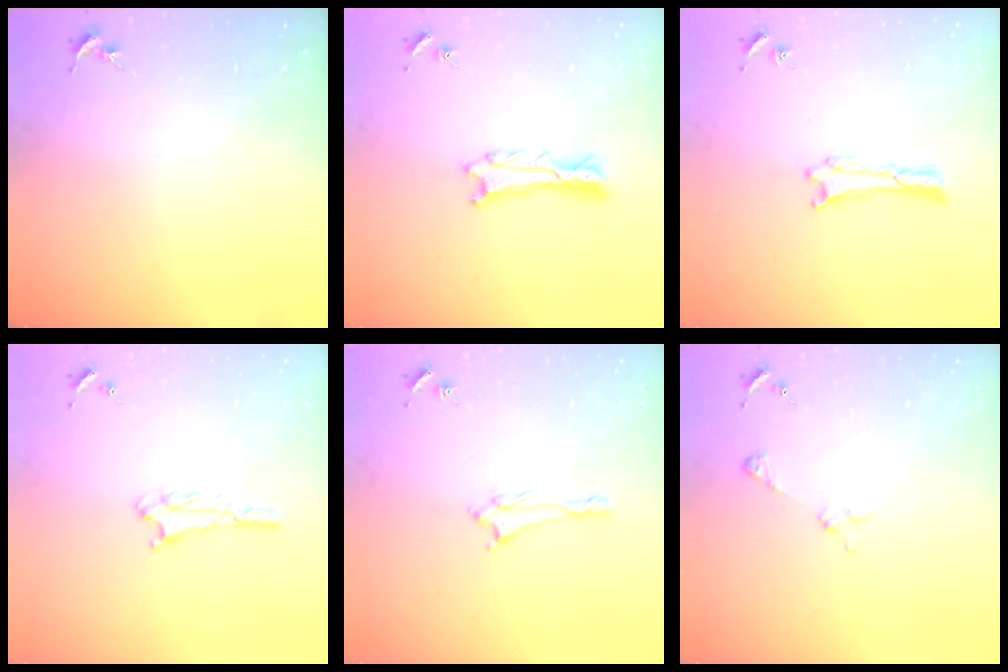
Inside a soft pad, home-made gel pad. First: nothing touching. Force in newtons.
{"total": 0.9, "press": 0.9, "slide": 0.1}
{"total": 0.0}
{"total": 1.6, "press": 1.6, "slide": 0.1}
{"total": 1.3, "press": 1.3, "slide": 0.1}
{"total": 2.9, "press": 2.9, "slide": 0.3}